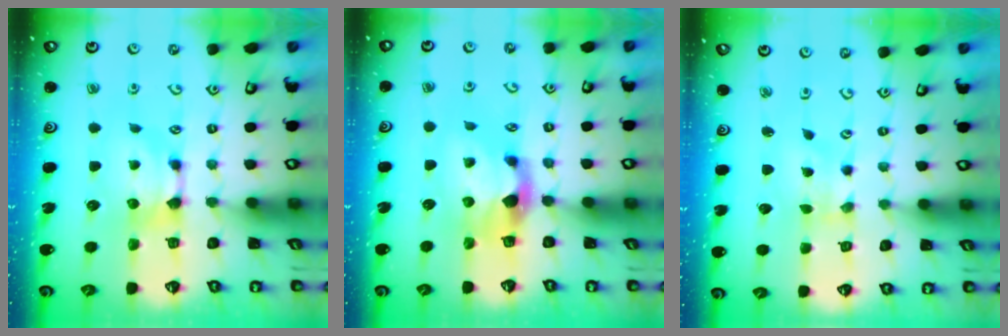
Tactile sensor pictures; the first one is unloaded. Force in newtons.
{"total": 2.9, "press": 2.5, "slide": 1.5}
{"total": 2.7, "press": 2.5, "slide": 0.9}